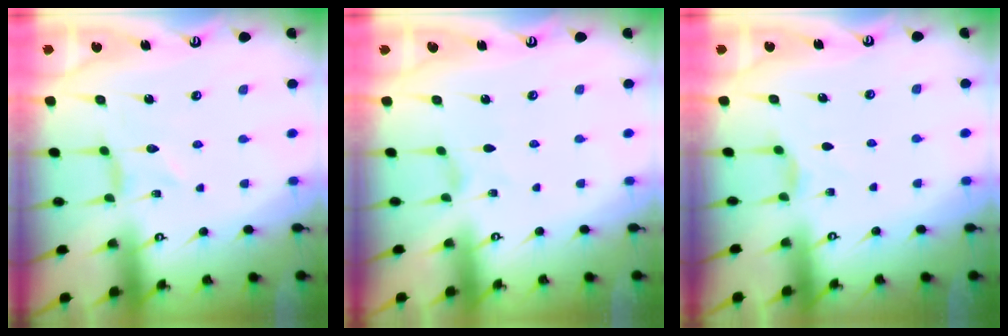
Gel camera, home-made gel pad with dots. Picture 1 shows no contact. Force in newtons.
{"total": 0.0}
{"total": 2.6, "press": 2.6, "slide": 0.4}